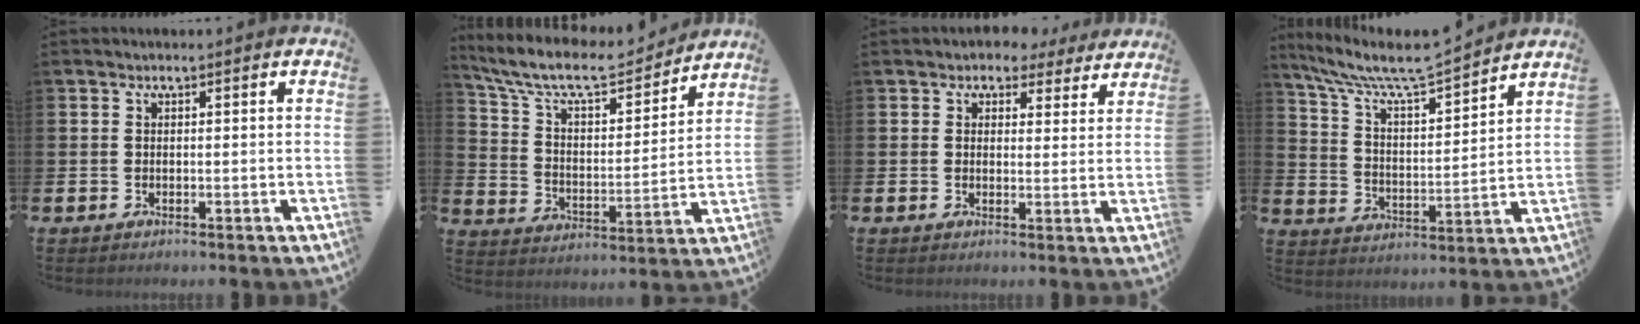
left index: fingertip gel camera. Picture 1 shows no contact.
{"total": 9.6, "force": [8.5, 2.7, 3.6], "torque": [-0.106, -0.053, 0.144]}
{"total": 3.5, "force": [2.9, 1.9, 0.3], "torque": [-0.003, -0.018, 0.046]}
{"total": 8.8, "force": [8.2, 0.9, 3.1], "torque": [-0.101, -0.054, 0.139]}